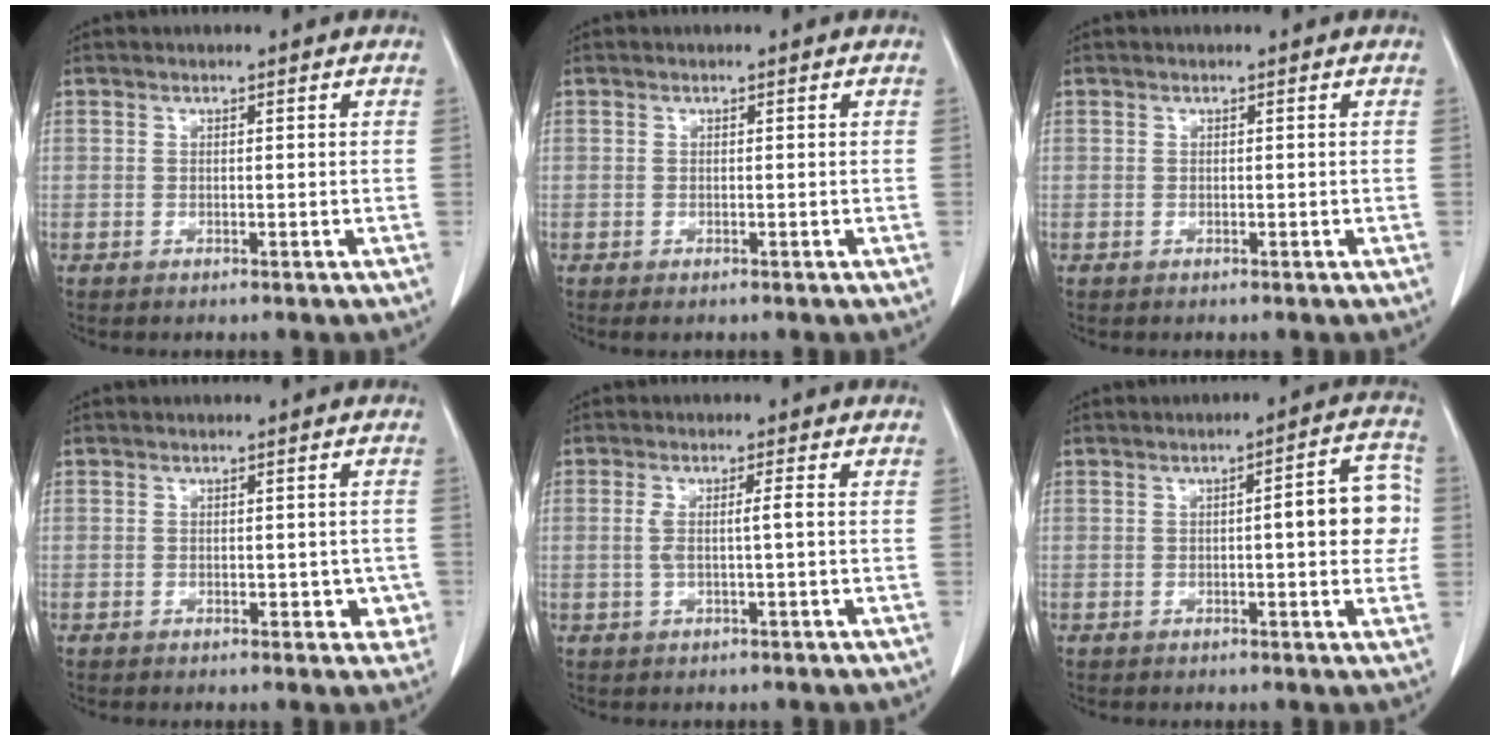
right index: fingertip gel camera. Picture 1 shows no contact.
{"total": 0.9, "force": [-0.4, 0.3, 0.7], "torque": [-0.012, -0.003, -0.004]}
{"total": 0.0}
{"total": 3.2, "force": [-0.7, 2.1, 2.3], "torque": [-0.010, 0.010, -0.002]}
{"total": 2.9, "force": [0.0, 0.0, 2.9], "torque": [-0.057, 0.005, 0.002]}
{"total": 7.9, "force": [0.2, 1.8, 7.7], "torque": [-0.094, 0.021, -0.002]}